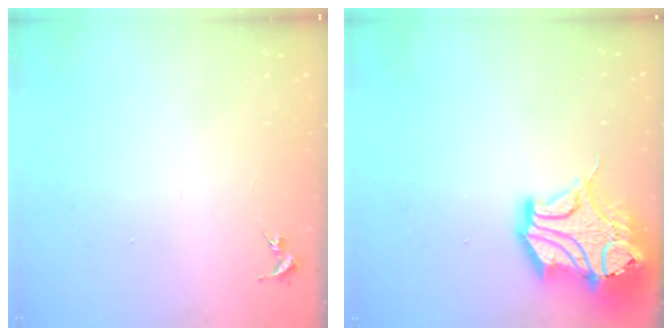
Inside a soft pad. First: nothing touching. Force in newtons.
{"total": 19.2, "press": 19.0, "slide": 3.0}